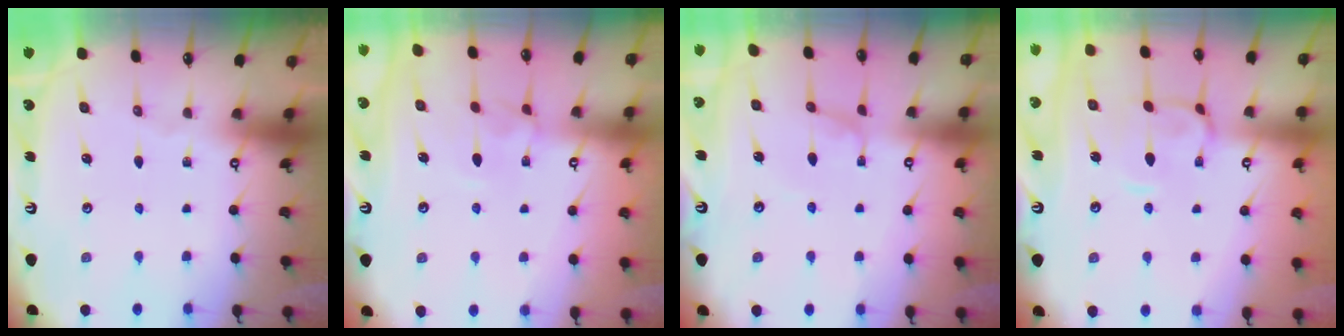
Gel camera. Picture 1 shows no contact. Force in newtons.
{"total": 3.9, "press": 3.9, "slide": 0.1}
{"total": 0.7, "press": 0.5, "slide": 0.4}
{"total": 1.6, "press": 1.4, "slide": 0.9}